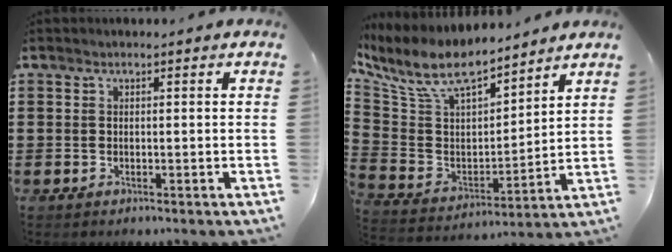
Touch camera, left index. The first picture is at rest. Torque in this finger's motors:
{"motor_torque": [1.09, -1.05, 0.48, 0.21]}